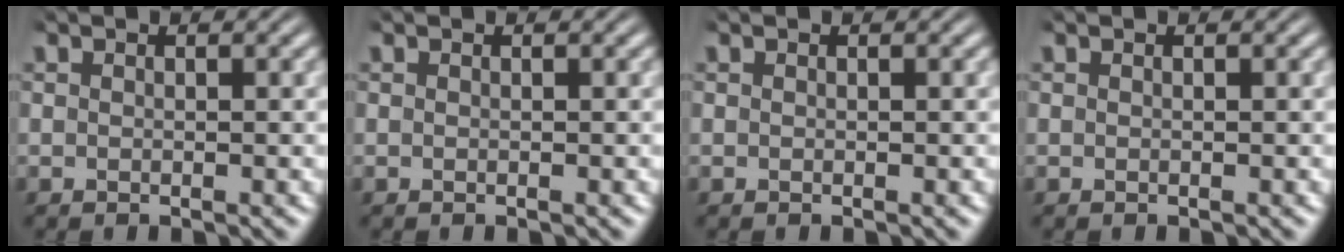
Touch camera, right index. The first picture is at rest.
{"total": 0.0}
{"total": 0.0}
{"total": 0.0}